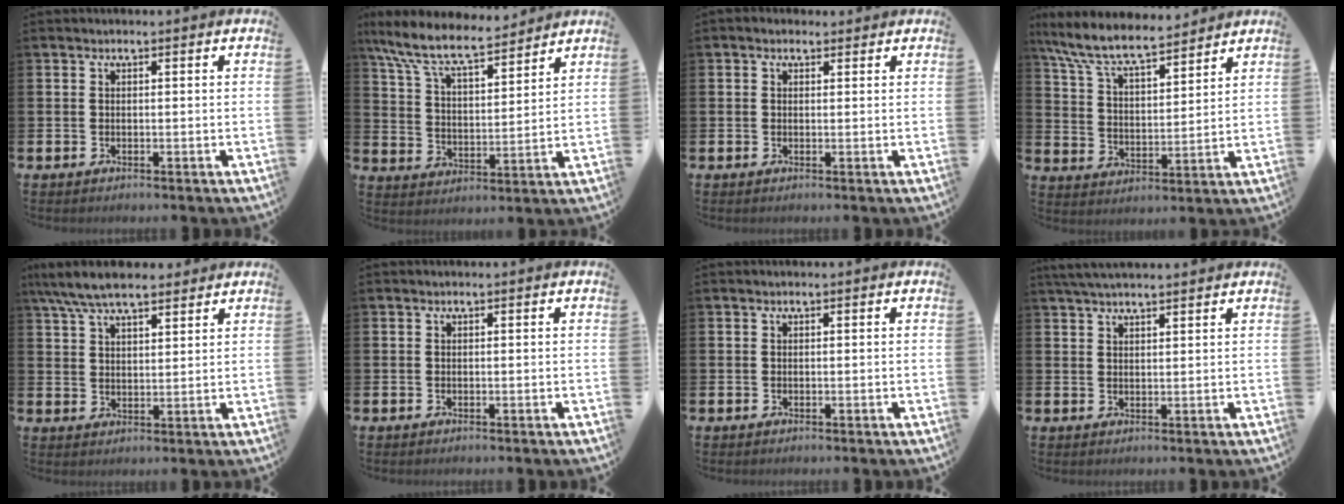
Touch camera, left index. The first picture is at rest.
{"total": 9.7, "force": [8.5, 2.2, 4.1], "torque": [-0.113, -0.048, 0.149]}
{"total": 1.0, "force": [0.7, 0.7, 0.3], "torque": [0.007, 0.004, 0.008]}
{"total": 8.6, "force": [7.8, 1.5, 3.3], "torque": [-0.094, -0.048, 0.138]}
{"total": 7.4, "force": [6.6, 1.8, 2.8], "torque": [-0.075, -0.017, 0.121]}
{"total": 0.0}
{"total": 0.0}
{"total": 3.6, "force": [3.3, 0.4, 1.3], "torque": [-0.027, -0.006, 0.060]}